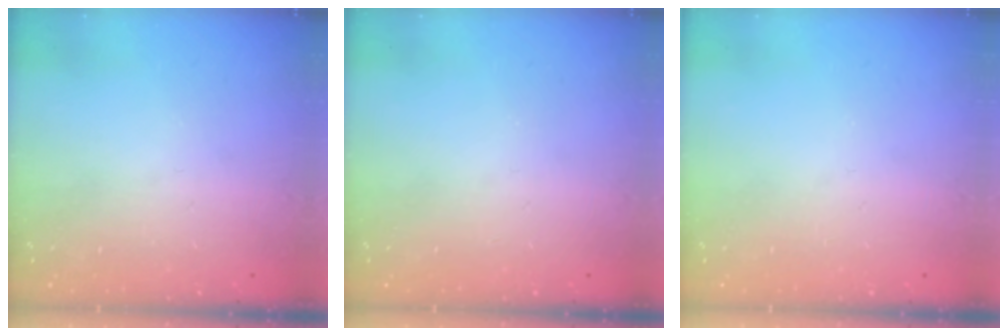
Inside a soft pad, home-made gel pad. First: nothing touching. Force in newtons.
{"total": 0.0}
{"total": 0.0}